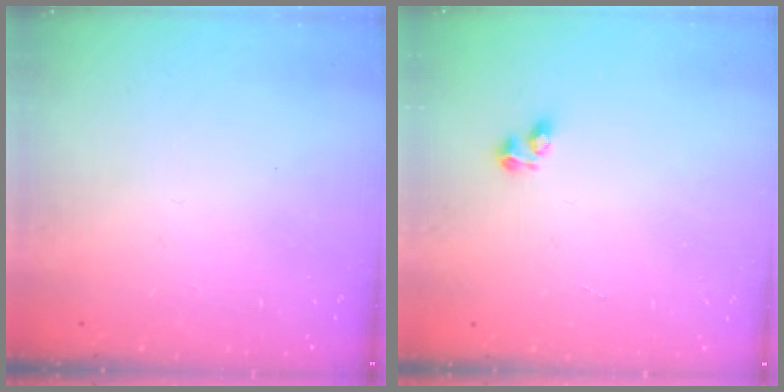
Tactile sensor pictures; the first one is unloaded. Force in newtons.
{"total": 2.5, "press": 2.3, "slide": 0.9}